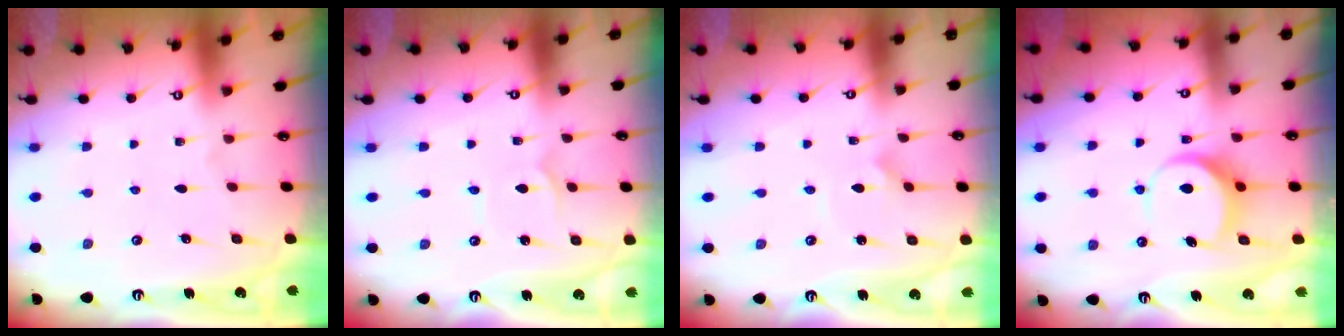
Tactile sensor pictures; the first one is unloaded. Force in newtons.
{"total": 2.6, "press": 2.6, "slide": 0.2}
{"total": 2.0, "press": 2.0, "slide": 0.1}
{"total": 6.5, "press": 6.5, "slide": 0.4}